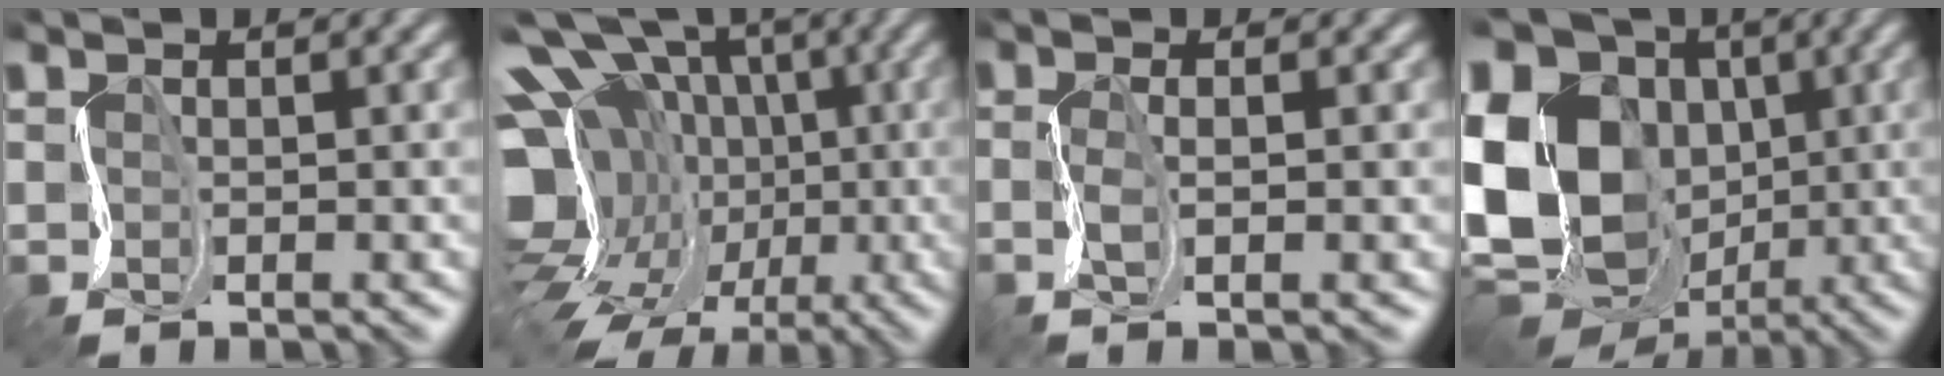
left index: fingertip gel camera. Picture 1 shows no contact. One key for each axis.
{"total": 18.8, "fx": -5.0, "fy": 14.1, "fz": 11.5, "tx": -0.191, "ty": -0.012, "tz": -0.094}
{"total": 2.0, "fx": -1.3, "fy": -0.2, "fz": 1.5, "tx": -0.021, "ty": -0.013, "tz": -0.034}
{"total": 19.5, "fx": -2.3, "fy": 16.1, "fz": 10.8, "tx": -0.231, "ty": -0.015, "tz": -0.071}